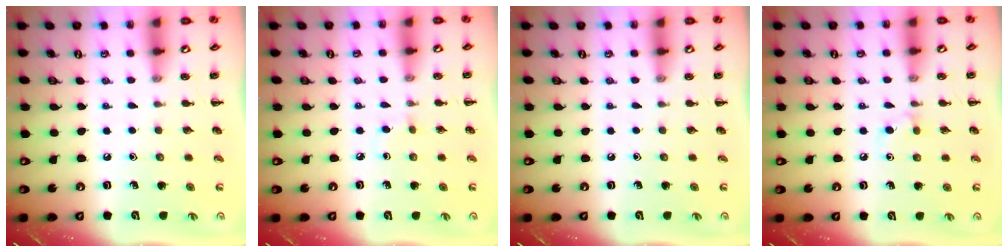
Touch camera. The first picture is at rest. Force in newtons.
{"total": 2.0, "press": 1.8, "slide": 0.9}
{"total": 0.0}
{"total": 4.6, "press": 4.3, "slide": 1.6}